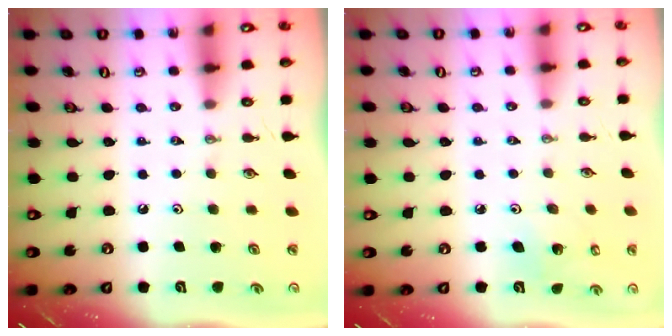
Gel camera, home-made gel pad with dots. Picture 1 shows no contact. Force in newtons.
{"total": 4.6, "press": 4.5, "slide": 1.2}